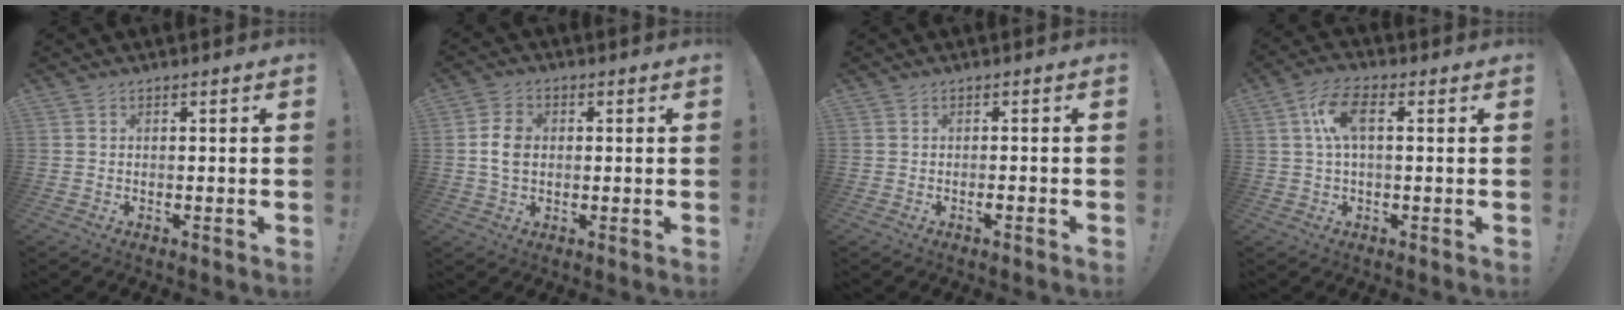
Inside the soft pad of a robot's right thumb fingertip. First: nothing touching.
{"total": 6.9, "force": [0.0, 5.0, 4.8], "torque": [-0.079, 0.005, -0.001]}
{"total": 1.3, "force": [-1.0, 0.1, 0.9], "torque": [-0.018, 0.001, -0.016]}
{"total": 8.9, "force": [1.7, 4.0, 7.8], "torque": [-0.155, 0.007, 0.032]}